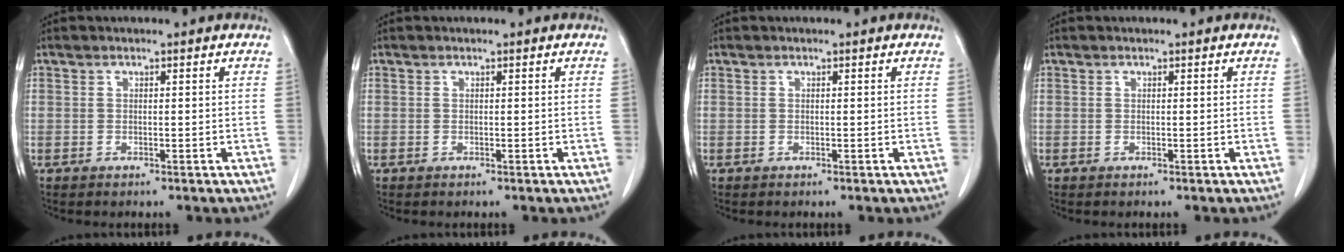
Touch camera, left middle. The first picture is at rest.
{"total": 0.0}
{"total": 0.0}
{"total": 0.0}